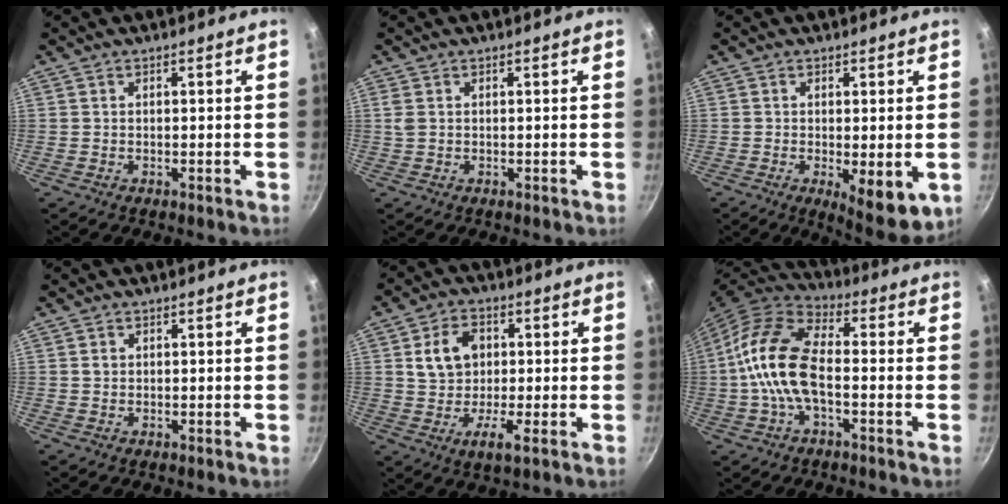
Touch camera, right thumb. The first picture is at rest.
{"total": 1.4, "force": [0.3, 0.9, 1.0], "torque": [-0.034, 0.003, 0.010]}
{"total": 8.6, "force": [-2.3, 3.0, 7.8], "torque": [-0.106, -0.021, -0.027]}
{"total": 1.0, "force": [0.2, 0.9, 0.4], "torque": [-0.004, 0.002, 0.003]}
{"total": 9.9, "force": [0.7, 6.2, 7.7], "torque": [-0.122, 0.002, 0.014]}
{"total": 14.6, "force": [-1.6, 7.3, 12.5], "torque": [-0.258, 0.036, -0.040]}